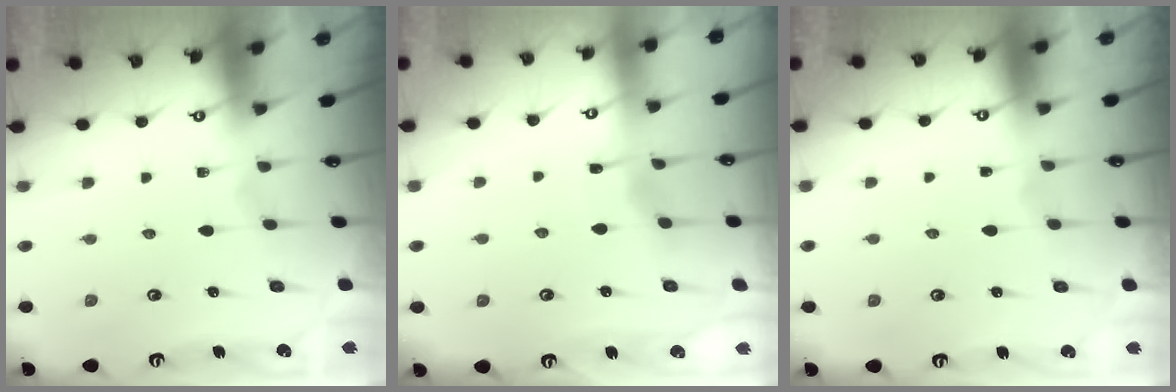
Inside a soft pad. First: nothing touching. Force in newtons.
{"total": 3.5, "press": 3.5, "slide": 0.4}
{"total": 1.2, "press": 1.2, "slide": 0.1}